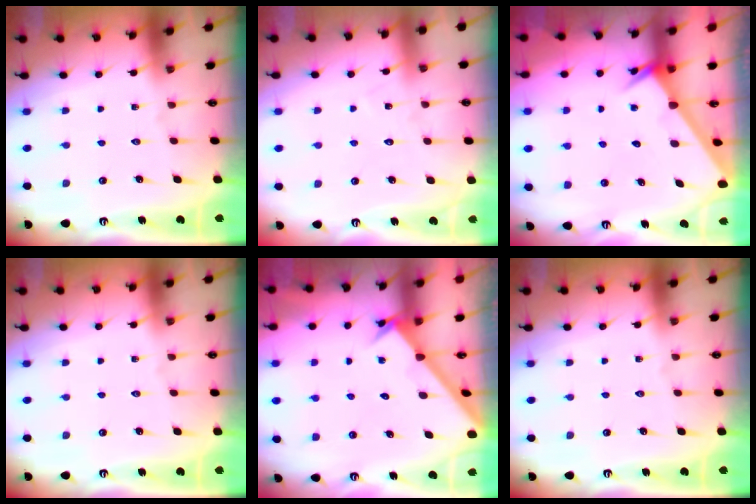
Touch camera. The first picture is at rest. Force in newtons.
{"total": 5.6, "press": 5.6, "slide": 0.4}
{"total": 2.6, "press": 2.6, "slide": 0.0}
{"total": 0.0}
{"total": 2.0, "press": 2.0, "slide": 0.2}
{"total": 0.0}